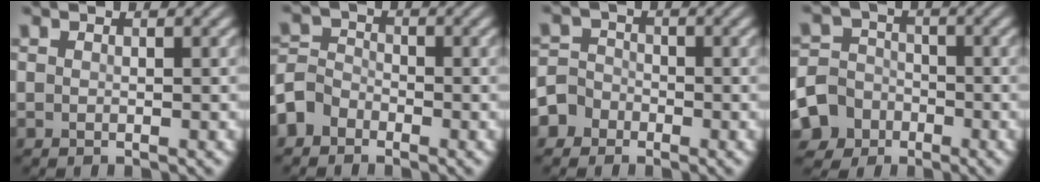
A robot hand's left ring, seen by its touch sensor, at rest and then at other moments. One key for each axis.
{"total": 2.8, "fx": -1.8, "fy": 2.0, "fz": 0.8, "tx": -0.020, "ty": 0.007, "tz": -0.047}
{"total": 2.8, "fx": -1.6, "fy": 2.2, "fz": 0.3, "tx": 0.016, "ty": 0.004, "tz": -0.037}
{"total": 6.3, "fx": -3.3, "fy": 5.3, "fz": 1.0, "tx": -0.007, "ty": -0.009, "tz": -0.084}